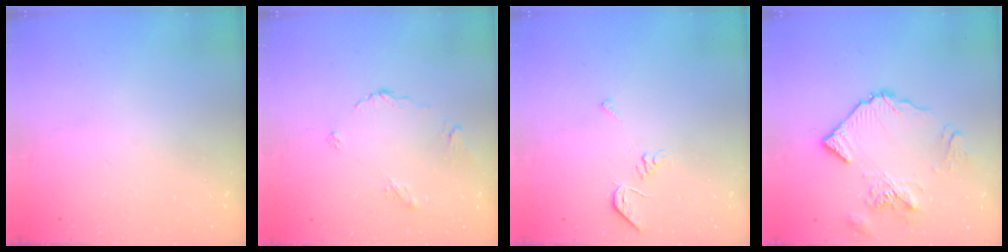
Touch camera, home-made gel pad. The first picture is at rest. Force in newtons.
{"total": 4.2, "press": 4.1, "slide": 0.7}
{"total": 5.1, "press": 5.1, "slide": 0.6}
{"total": 10.7, "press": 10.7, "slide": 1.0}